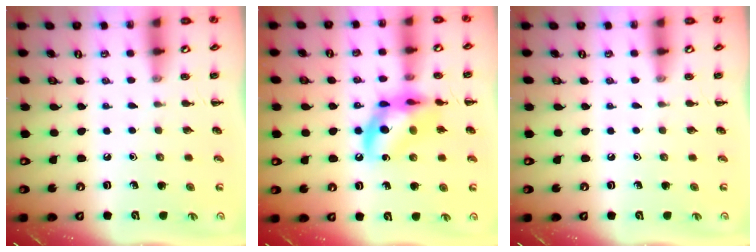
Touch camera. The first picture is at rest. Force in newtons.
{"total": 13.6, "press": 13.2, "slide": 3.0}
{"total": 0.0}